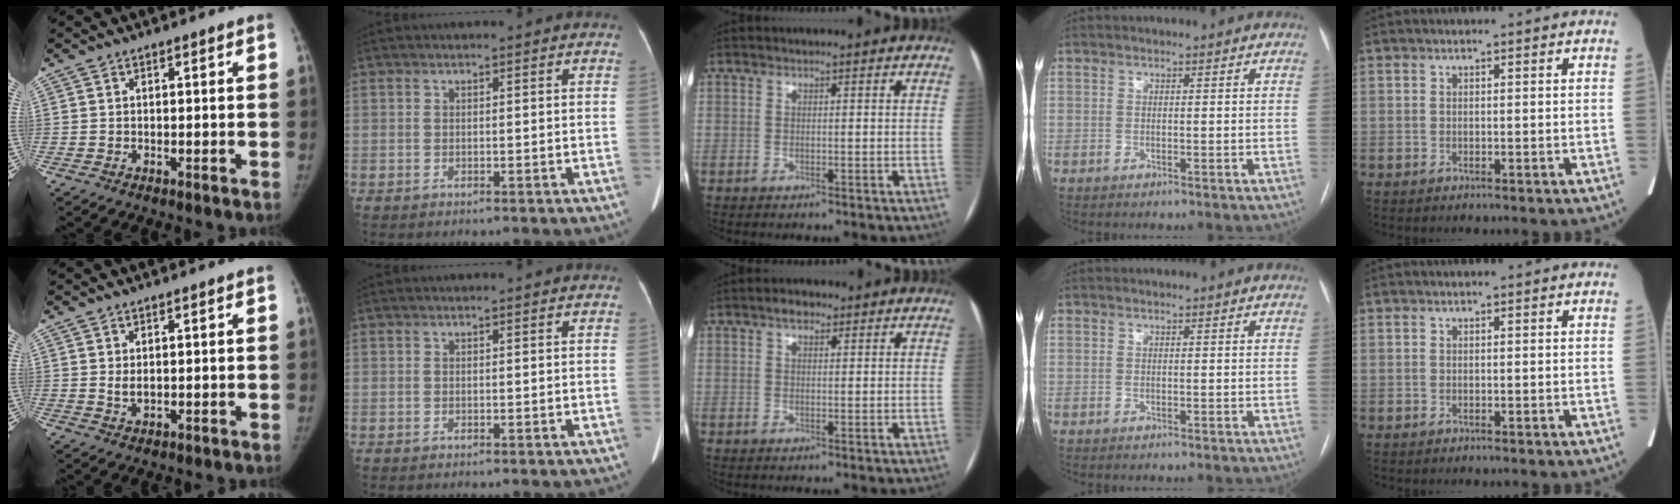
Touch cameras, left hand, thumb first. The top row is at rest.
{"thumb": {"total": 1.7, "force": [0.5, 1.0, 1.3], "torque": [-0.017, -0.006, 0.012]}, "middle": {"total": 2.2, "force": [1.4, 1.2, 1.2], "torque": [-0.023, 0.010, 0.021]}}